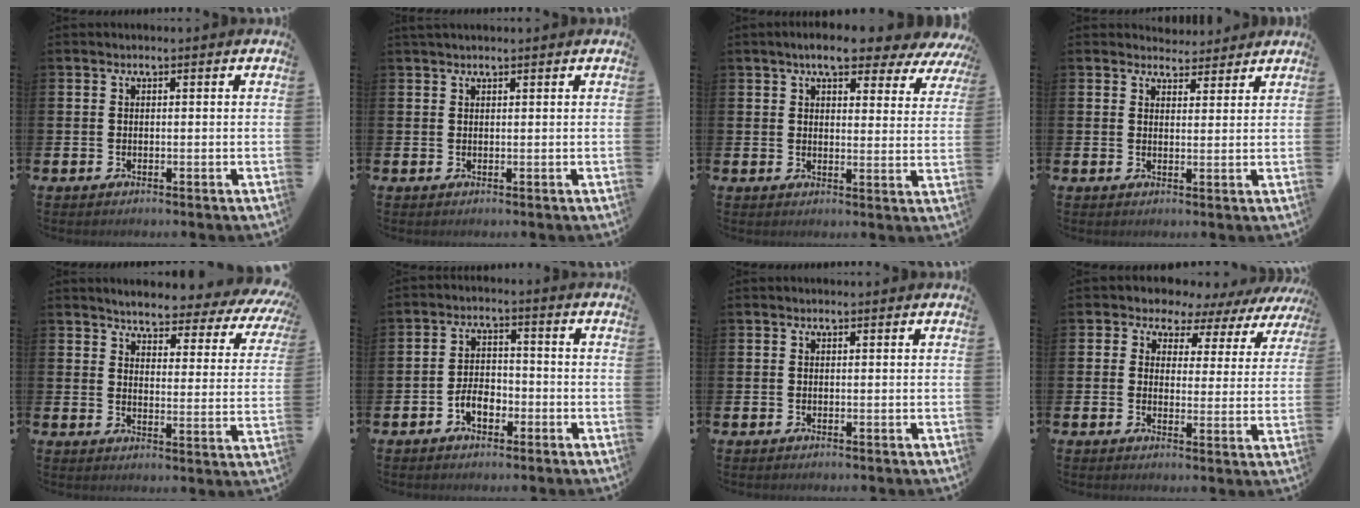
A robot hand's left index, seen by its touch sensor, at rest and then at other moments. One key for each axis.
{"total": 0.9, "fx": 0.9, "fy": 0.1, "fz": 0.2, "tx": 0.003, "ty": -0.002, "tz": 0.014}
{"total": 6.8, "fx": 5.8, "fy": 1.8, "fz": 2.9, "tx": -0.063, "ty": -0.025, "tz": 0.101}
{"total": 3.7, "fx": 3.5, "fy": 1.1, "fz": -0.1, "tx": 0.010, "ty": -0.022, "tz": 0.062}
{"total": 4.1, "fx": 3.9, "fy": 0.8, "fz": 1.1, "tx": -0.037, "ty": -0.038, "tz": 0.058}
{"total": 3.9, "fx": -1.9, "fy": 2.2, "fz": 2.5, "tx": -0.043, "ty": 0.007, "tz": -0.038}
{"total": 0.0}
{"total": 4.0, "fx": 3.1, "fy": 2.6, "fz": 0.0, "tx": -0.019, "ty": -0.030, "tz": 0.047}